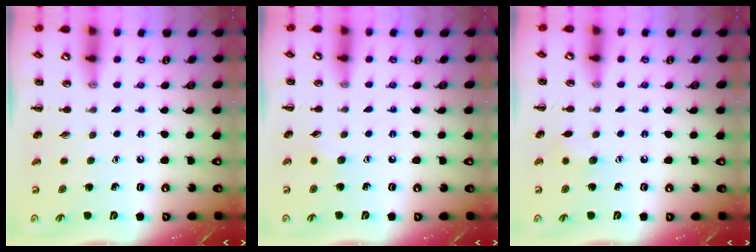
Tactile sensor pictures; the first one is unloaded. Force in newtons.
{"total": 4.4, "press": 4.2, "slide": 1.2}
{"total": 5.1, "press": 5.0, "slide": 1.1}